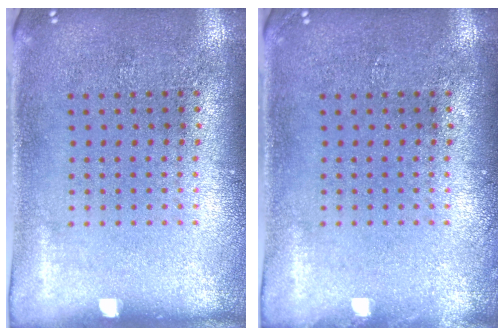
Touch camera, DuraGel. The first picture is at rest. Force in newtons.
{"total": 0.6, "press": 0.6, "slide": 0.1}